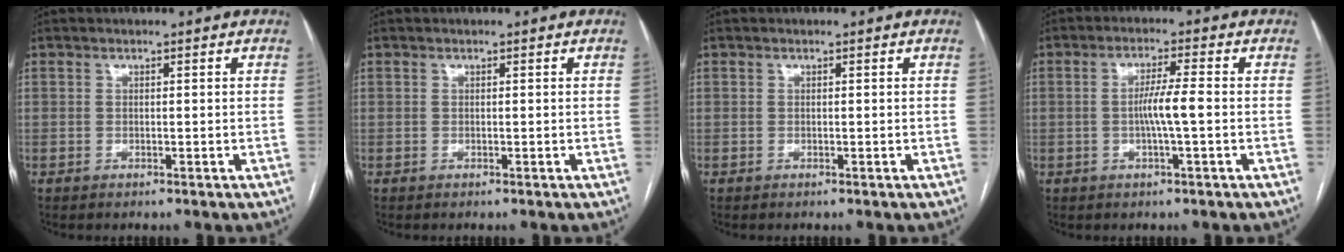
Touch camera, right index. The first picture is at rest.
{"total": 0.0}
{"total": 0.0}
{"total": 4.6, "force": [-0.6, -0.2, 4.6], "torque": [-0.085, 0.002, -0.013]}